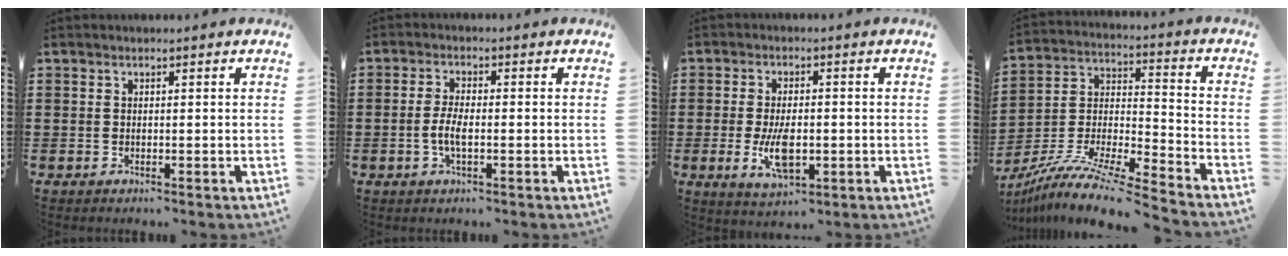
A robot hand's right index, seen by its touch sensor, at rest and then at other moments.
{"total": 3.6, "force": [-0.9, 1.1, 3.3], "torque": [-0.080, -0.004, -0.023]}
{"total": 6.7, "force": [-1.3, 3.1, 5.8], "torque": [-0.111, -0.004, -0.027]}
{"total": 10.2, "force": [-9.1, 0.0, 4.6], "torque": [-0.092, -0.002, -0.186]}